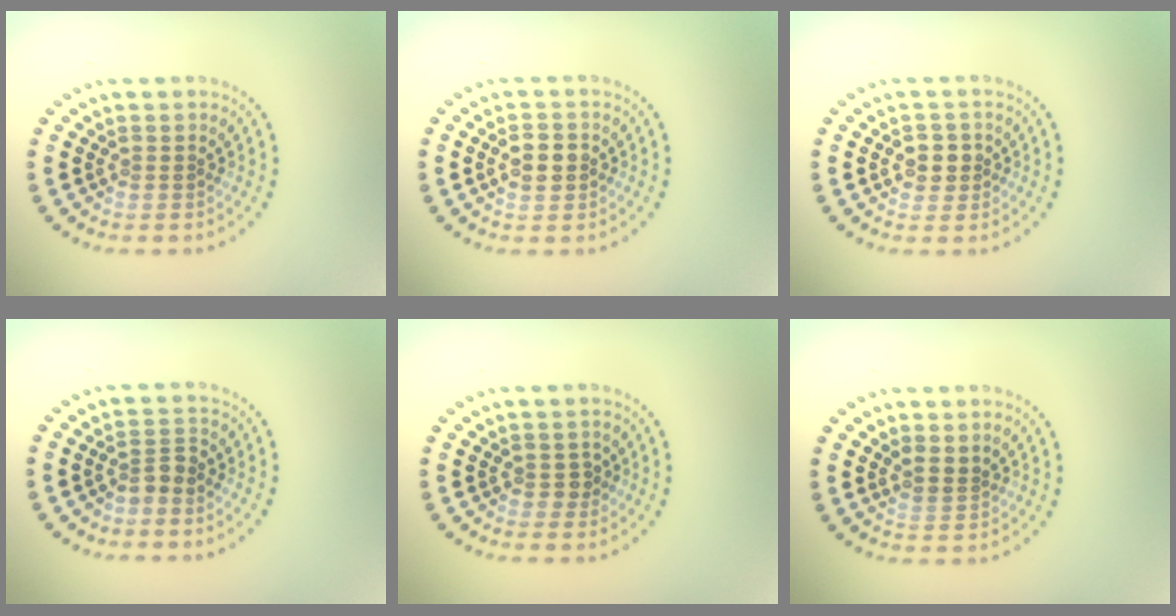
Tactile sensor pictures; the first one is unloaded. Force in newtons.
{"total": 2.1, "press": 2.1, "slide": 0.3}
{"total": 2.1, "press": 2.0, "slide": 0.7}
{"total": 1.7, "press": 1.3, "slide": 1.1}
{"total": 0.9, "press": 0.8, "slide": 0.4}
{"total": 1.1, "press": 0.9, "slide": 0.7}